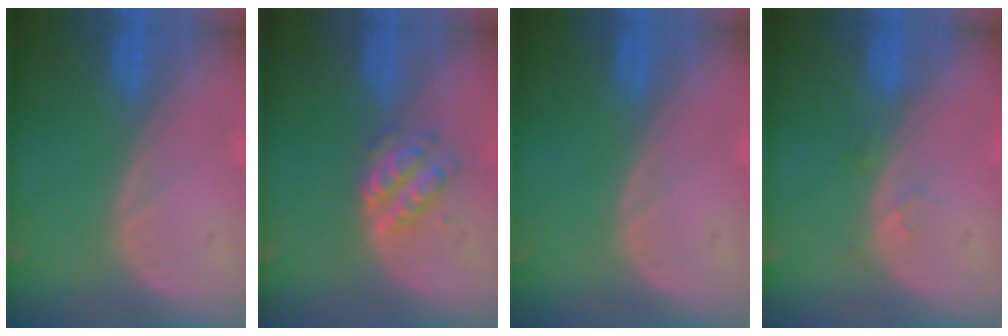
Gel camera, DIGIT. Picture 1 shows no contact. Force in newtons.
{"total": 4.9, "press": 4.3, "slide": 2.3}
{"total": 0.0}
{"total": 1.1, "press": 1.0, "slide": 0.1}